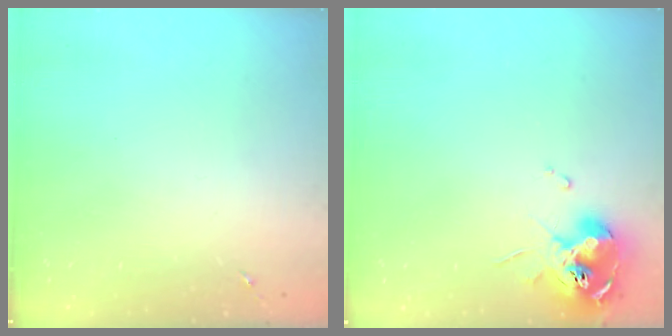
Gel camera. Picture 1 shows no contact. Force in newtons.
{"total": 10.7, "press": 10.6, "slide": 0.9}